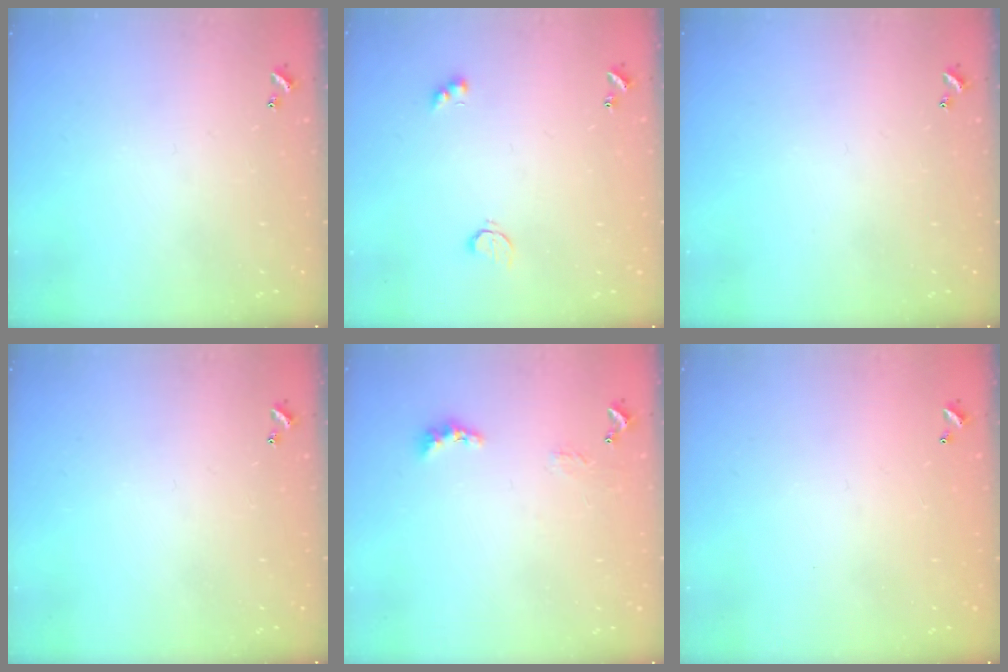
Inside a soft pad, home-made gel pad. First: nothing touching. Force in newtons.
{"total": 2.5, "press": 2.4, "slide": 0.5}
{"total": 0.0}
{"total": 0.0}
{"total": 2.1, "press": 2.0, "slide": 0.5}
{"total": 2.9, "press": 2.9, "slide": 0.1}